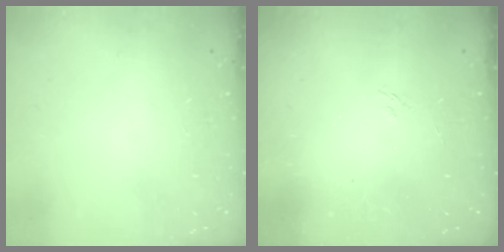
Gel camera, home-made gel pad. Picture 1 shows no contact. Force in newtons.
{"total": 1.3, "press": 0.7, "slide": 1.2}